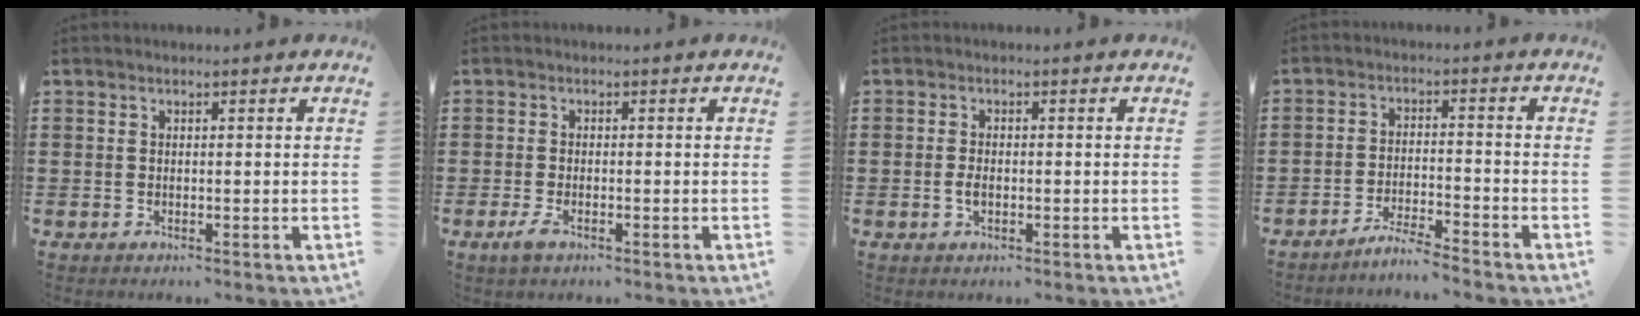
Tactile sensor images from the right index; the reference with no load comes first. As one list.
[{"total": 1.8, "force": [-0.9, 0.6, 1.5], "torque": [-0.040, -0.007, -0.021]}, {"total": 1.7, "force": [-0.3, 1.0, 1.4], "torque": [-0.034, -0.002, -0.008]}, {"total": 4.0, "force": [-3.9, -0.5, 0.9], "torque": [-0.025, -0.004, -0.081]}]